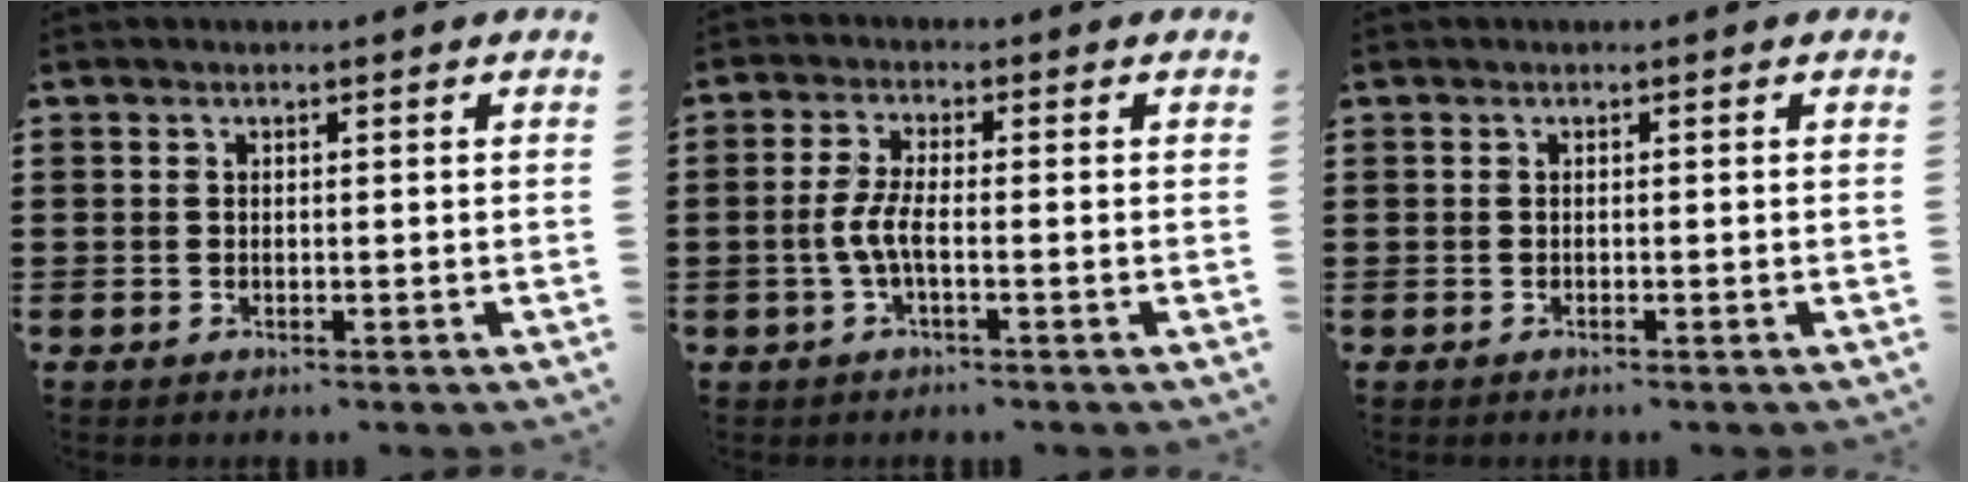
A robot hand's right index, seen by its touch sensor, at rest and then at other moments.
{"total": 4.0, "force": [-1.1, 1.0, 3.8], "torque": [-0.095, -0.006, -0.030]}
{"total": 0.0}